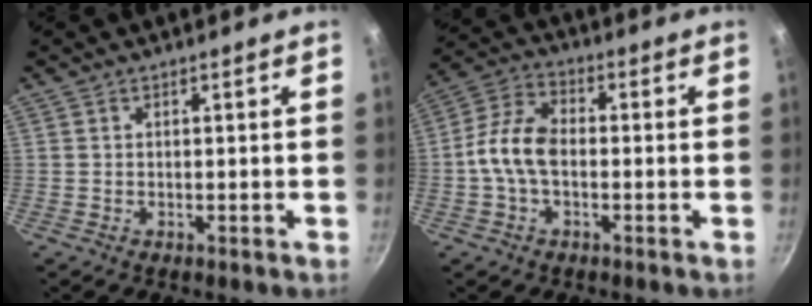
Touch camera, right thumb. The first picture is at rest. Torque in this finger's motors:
{"motor_torque": [2.40, 2.61, 1.47, -1.30, 0.40]}